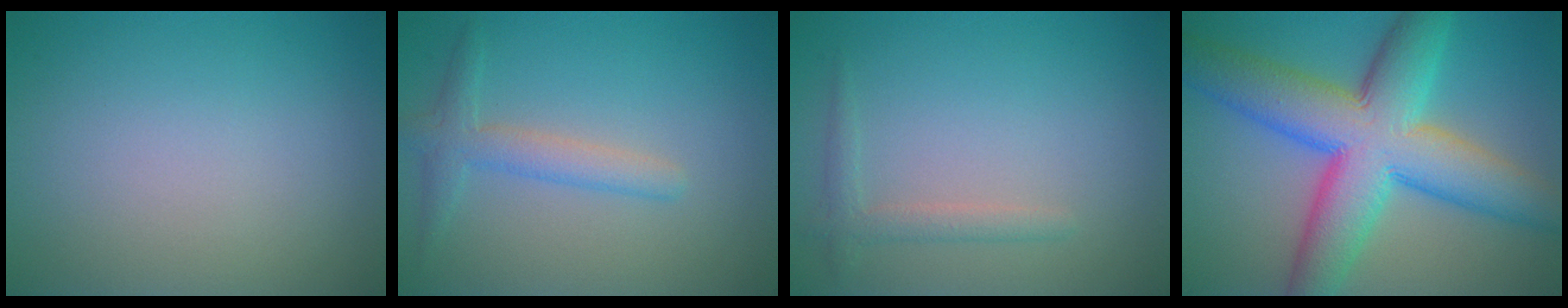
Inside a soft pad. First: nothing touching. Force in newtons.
{"total": 2.5, "press": 2.5, "slide": 0.1}
{"total": 1.7, "press": 1.6, "slide": 0.1}
{"total": 11.6, "press": 11.6, "slide": 0.3}